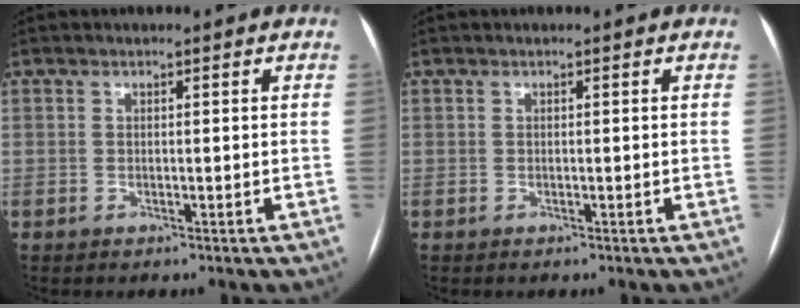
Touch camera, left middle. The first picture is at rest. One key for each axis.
{"total": 0.0}